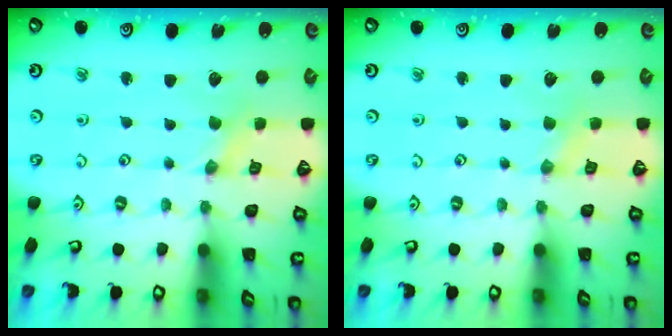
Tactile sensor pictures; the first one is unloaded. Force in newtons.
{"total": 2.0, "press": 2.0, "slide": 0.4}